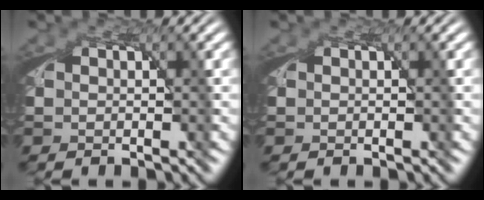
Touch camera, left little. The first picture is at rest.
{"total": 0.0}